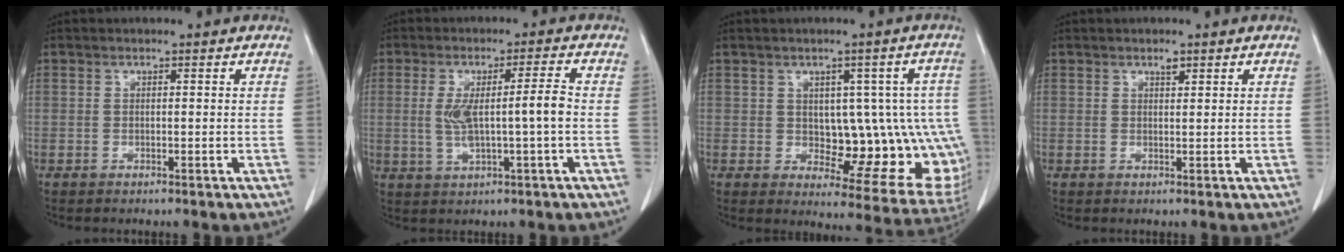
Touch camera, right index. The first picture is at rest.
{"total": 7.3, "force": [-0.3, 0.4, 7.2], "torque": [-0.139, 0.009, 0.002]}
{"total": 13.3, "force": [0.0, 6.5, 11.6], "torque": [-0.113, 0.013, 0.016]}
{"total": 1.0, "force": [0.8, 0.3, 0.6], "torque": [-0.013, -0.003, 0.012]}